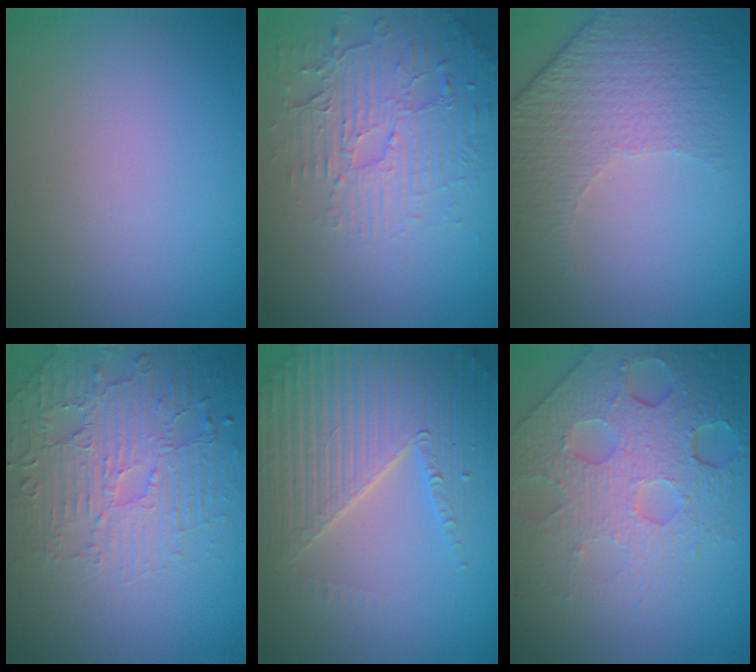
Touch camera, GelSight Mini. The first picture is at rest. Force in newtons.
{"total": 4.8, "press": 3.3, "slide": 3.4}
{"total": 4.8, "press": 3.4, "slide": 3.4}
{"total": 4.6, "press": 3.9, "slide": 2.5}
{"total": 4.9, "press": 4.8, "slide": 1.2}
{"total": 7.9, "press": 5.5, "slide": 5.7}